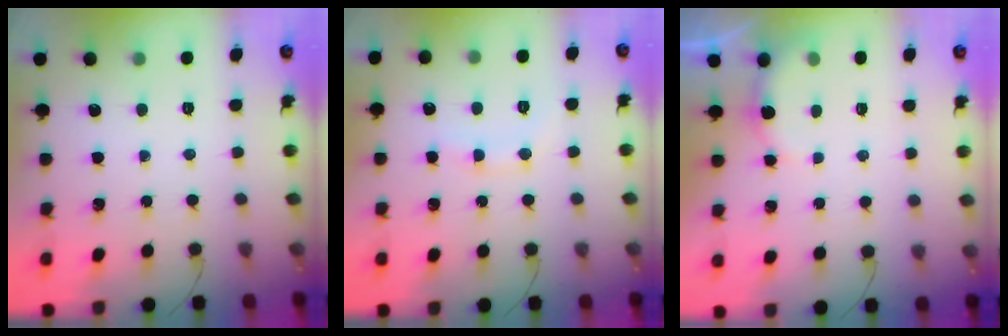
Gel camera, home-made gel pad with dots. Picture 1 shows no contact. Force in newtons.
{"total": 6.4, "press": 6.1, "slide": 1.8}
{"total": 2.7, "press": 2.6, "slide": 0.6}